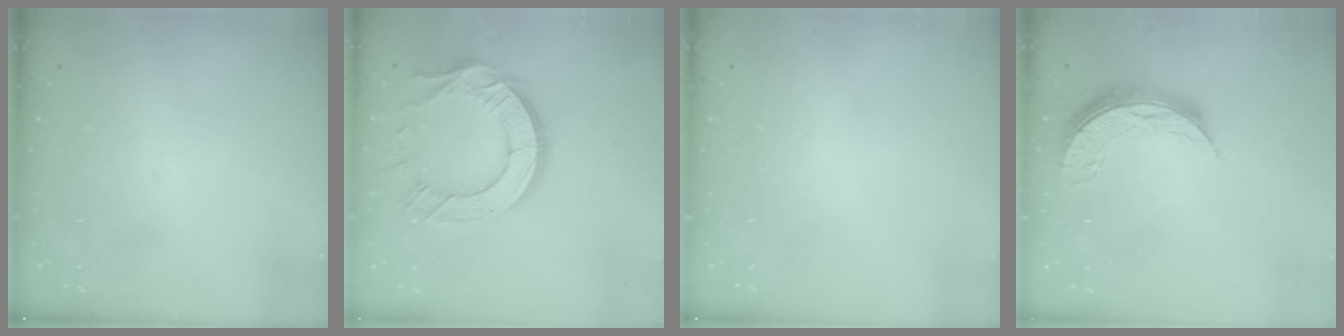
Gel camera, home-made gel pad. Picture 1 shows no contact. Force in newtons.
{"total": 14.7, "press": 14.6, "slide": 1.2}
{"total": 0.0}
{"total": 8.0, "press": 8.0, "slide": 0.7}